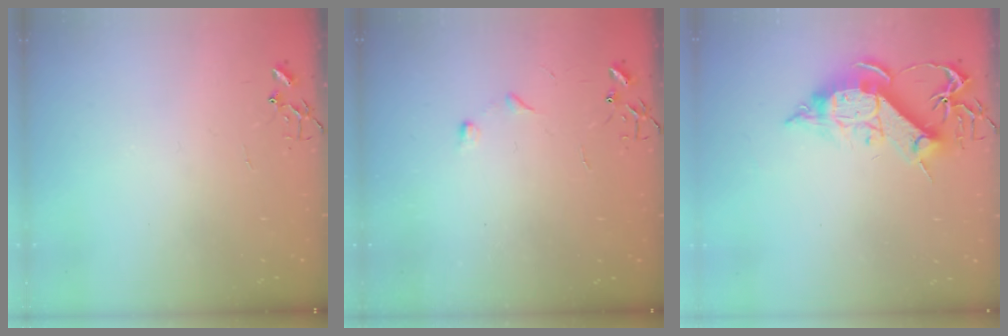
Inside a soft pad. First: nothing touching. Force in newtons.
{"total": 4.3, "press": 4.3, "slide": 0.6}
{"total": 13.2, "press": 13.1, "slide": 1.5}